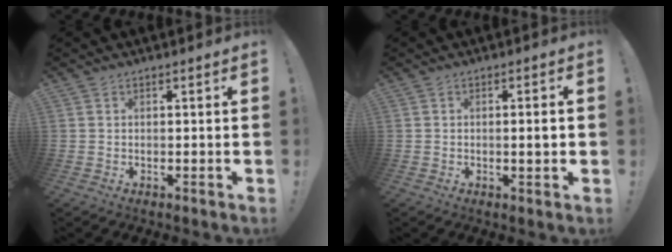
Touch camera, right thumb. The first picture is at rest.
{"total": 3.0, "force": [-0.3, 0.3, 2.9], "torque": [-0.043, -0.001, -0.010]}